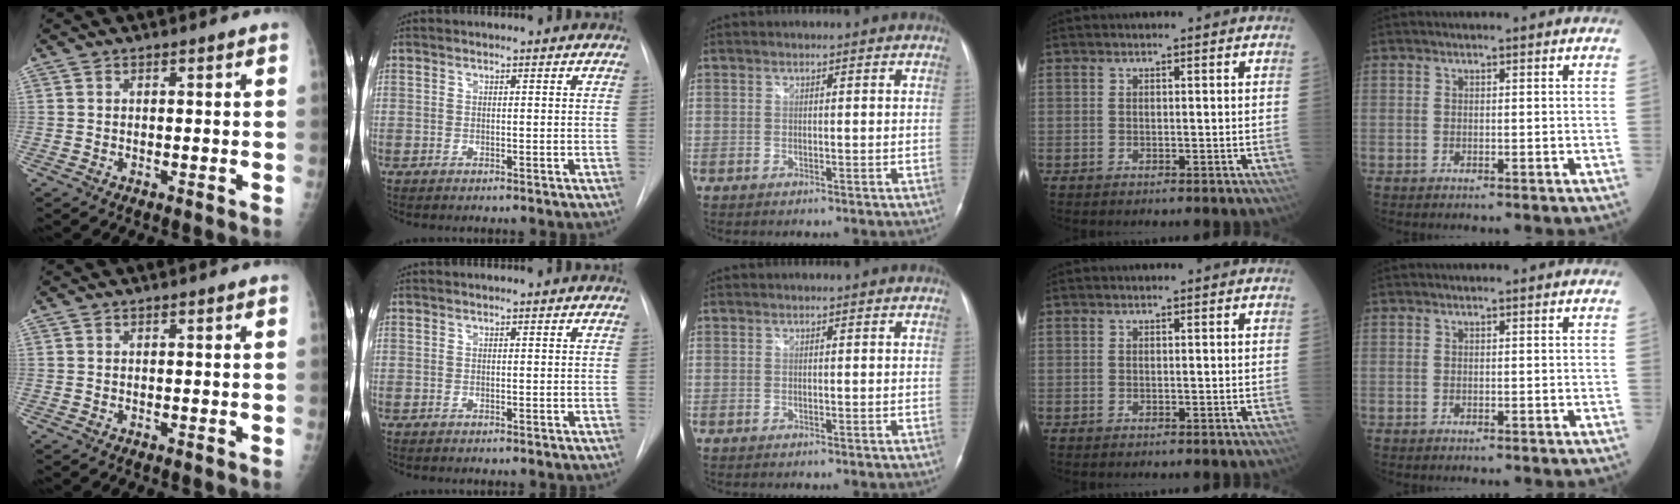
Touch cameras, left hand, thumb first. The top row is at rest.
{}